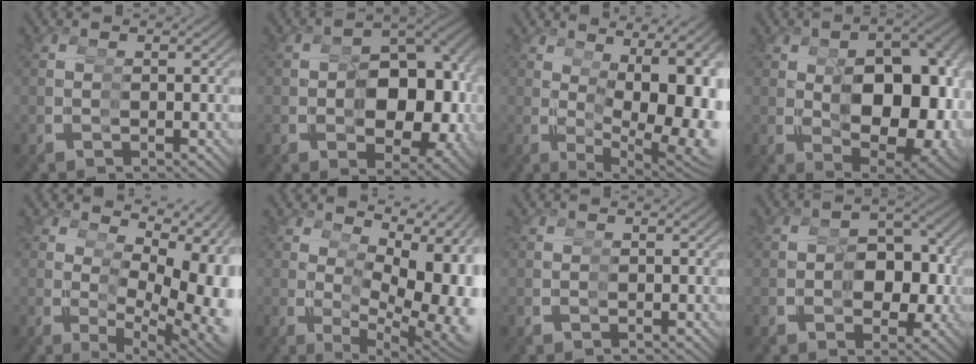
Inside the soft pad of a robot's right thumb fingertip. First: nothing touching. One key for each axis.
{"total": 13.4, "fx": -1.3, "fy": 8.8, "fz": 10.0, "tx": -0.174, "ty": -0.042, "tz": 0.000}
{"total": 13.2, "fx": 0.2, "fy": 6.8, "fz": 11.3, "tx": -0.179, "ty": -0.046, "tz": 0.037}
{"total": 15.6, "fx": -1.1, "fy": 9.1, "fz": 12.7, "tx": -0.208, "ty": -0.055, "tz": 0.019}
{"total": 9.7, "fx": 1.0, "fy": 4.9, "fz": 8.4, "tx": -0.128, "ty": -0.022, "tz": 0.035}
{"total": 12.2, "fx": 1.1, "fy": 6.5, "fz": 10.2, "tx": -0.163, "ty": -0.031, "tz": 0.042}
{"total": 0.0}
{"total": 8.0, "fx": -1.0, "fy": 5.7, "fz": 5.6, "tx": -0.100, "ty": -0.027, "tz": -0.003}